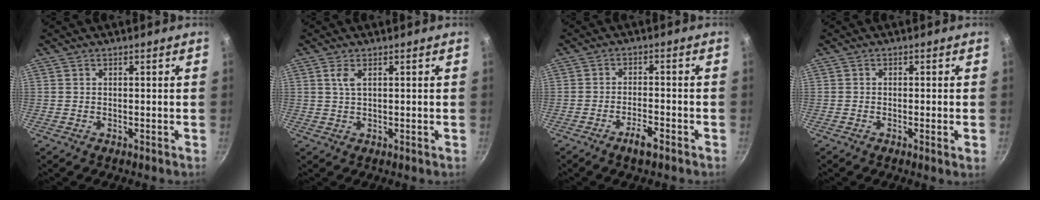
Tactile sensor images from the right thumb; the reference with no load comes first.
{"total": 2.0, "force": [0.7, 0.4, 1.8], "torque": [-0.039, 0.000, 0.016]}
{"total": 3.9, "force": [-2.6, 1.0, 2.7], "torque": [-0.045, 0.019, -0.042]}
{"total": 1.7, "force": [-0.5, 0.0, 1.7], "torque": [-0.033, -0.002, -0.010]}